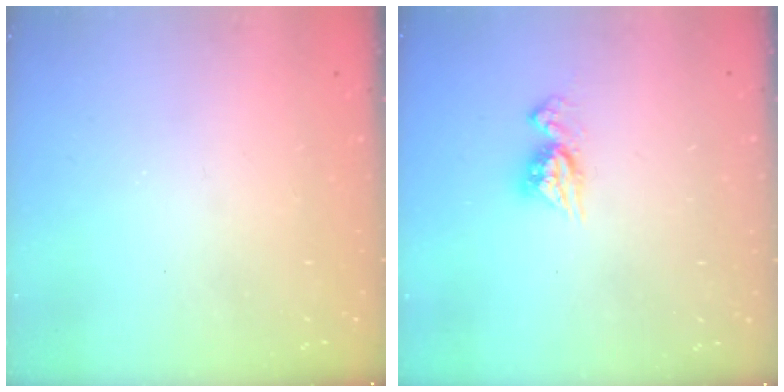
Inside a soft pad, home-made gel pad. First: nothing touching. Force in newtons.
{"total": 7.5, "press": 7.4, "slide": 0.8}